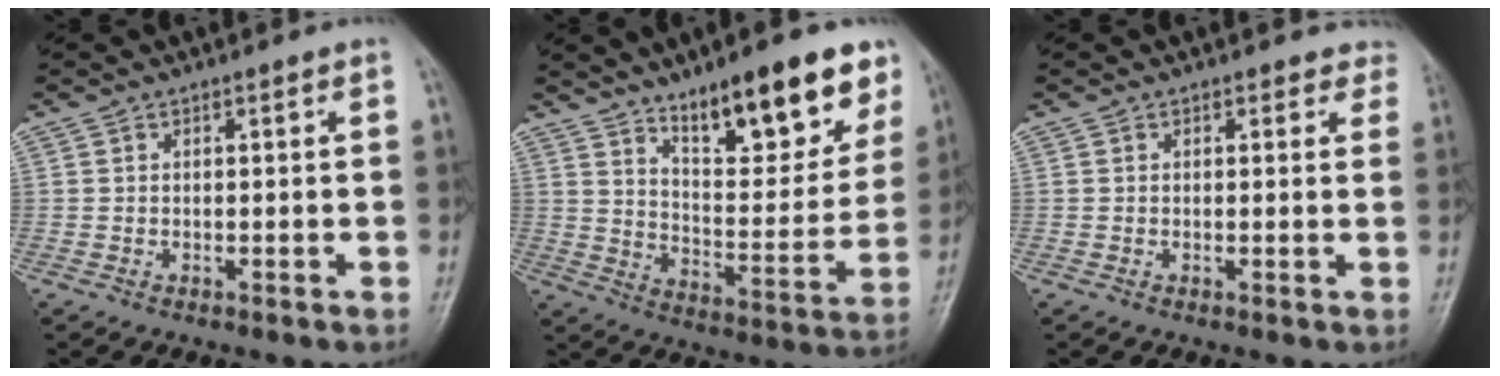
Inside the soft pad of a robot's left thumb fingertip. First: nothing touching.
{"total": 19.0, "force": [12.4, 6.3, 13.0], "torque": [-0.135, -0.066, 0.194]}
{"total": 3.3, "force": [2.8, 1.7, 0.1], "torque": [0.033, -0.012, 0.008]}